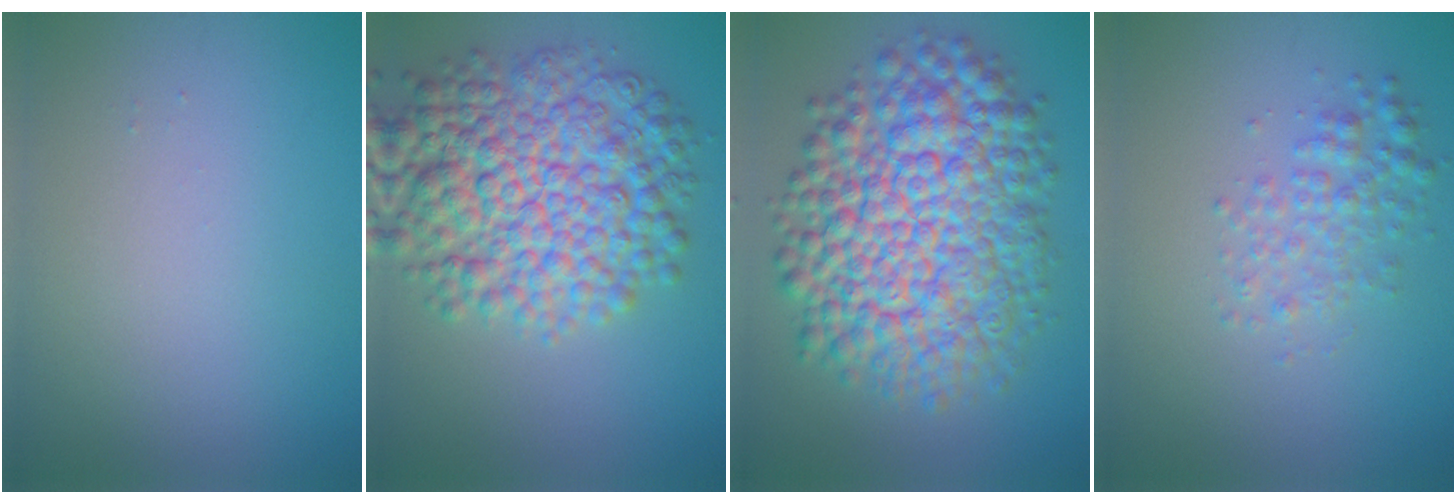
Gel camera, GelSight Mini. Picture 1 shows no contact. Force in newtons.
{"total": 10.5, "press": 10.5, "slide": 0.1}
{"total": 12.8, "press": 12.8, "slide": 0.3}
{"total": 2.6, "press": 2.6, "slide": 0.1}